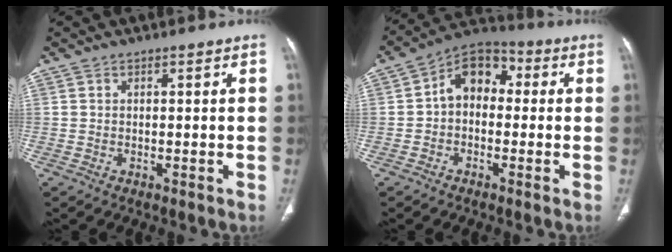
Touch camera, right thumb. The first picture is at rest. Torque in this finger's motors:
{"motor_torque": [0.75, 2.13, 1.01, -0.22, 0.06]}